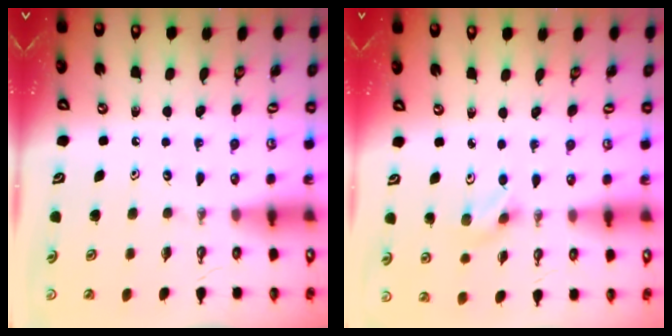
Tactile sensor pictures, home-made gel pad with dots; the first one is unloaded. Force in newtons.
{"total": 2.5, "press": 2.5, "slide": 0.5}